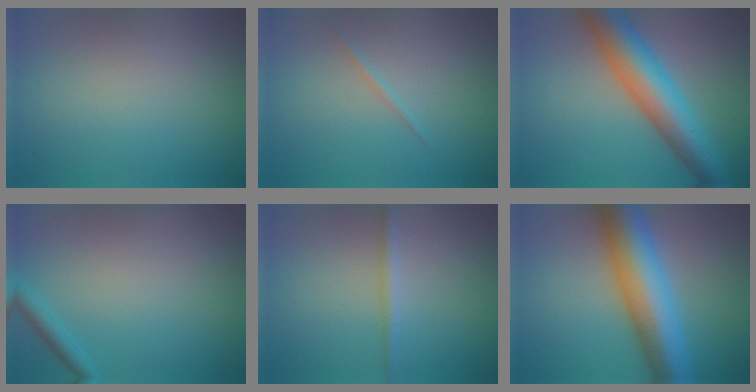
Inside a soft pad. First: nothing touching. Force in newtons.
{"total": 0.6, "press": 0.6, "slide": 0.0}
{"total": 9.0, "press": 9.0, "slide": 0.2}
{"total": 1.5, "press": 1.5, "slide": 0.2}
{"total": 1.3, "press": 1.3, "slide": 0.1}
{"total": 10.6, "press": 10.6, "slide": 0.1}